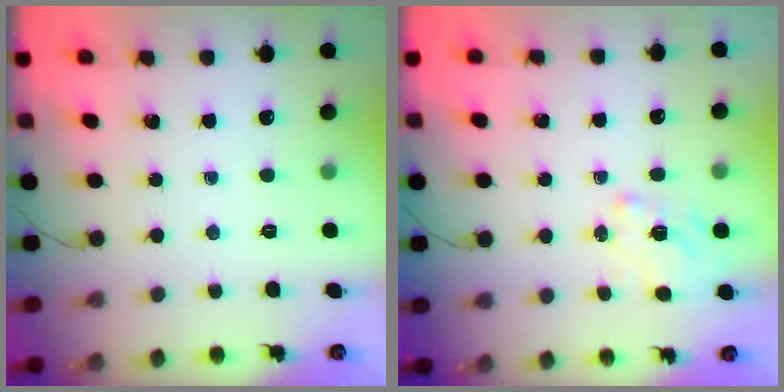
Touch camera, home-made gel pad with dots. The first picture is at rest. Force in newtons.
{"total": 1.4, "press": 1.2, "slide": 0.8}